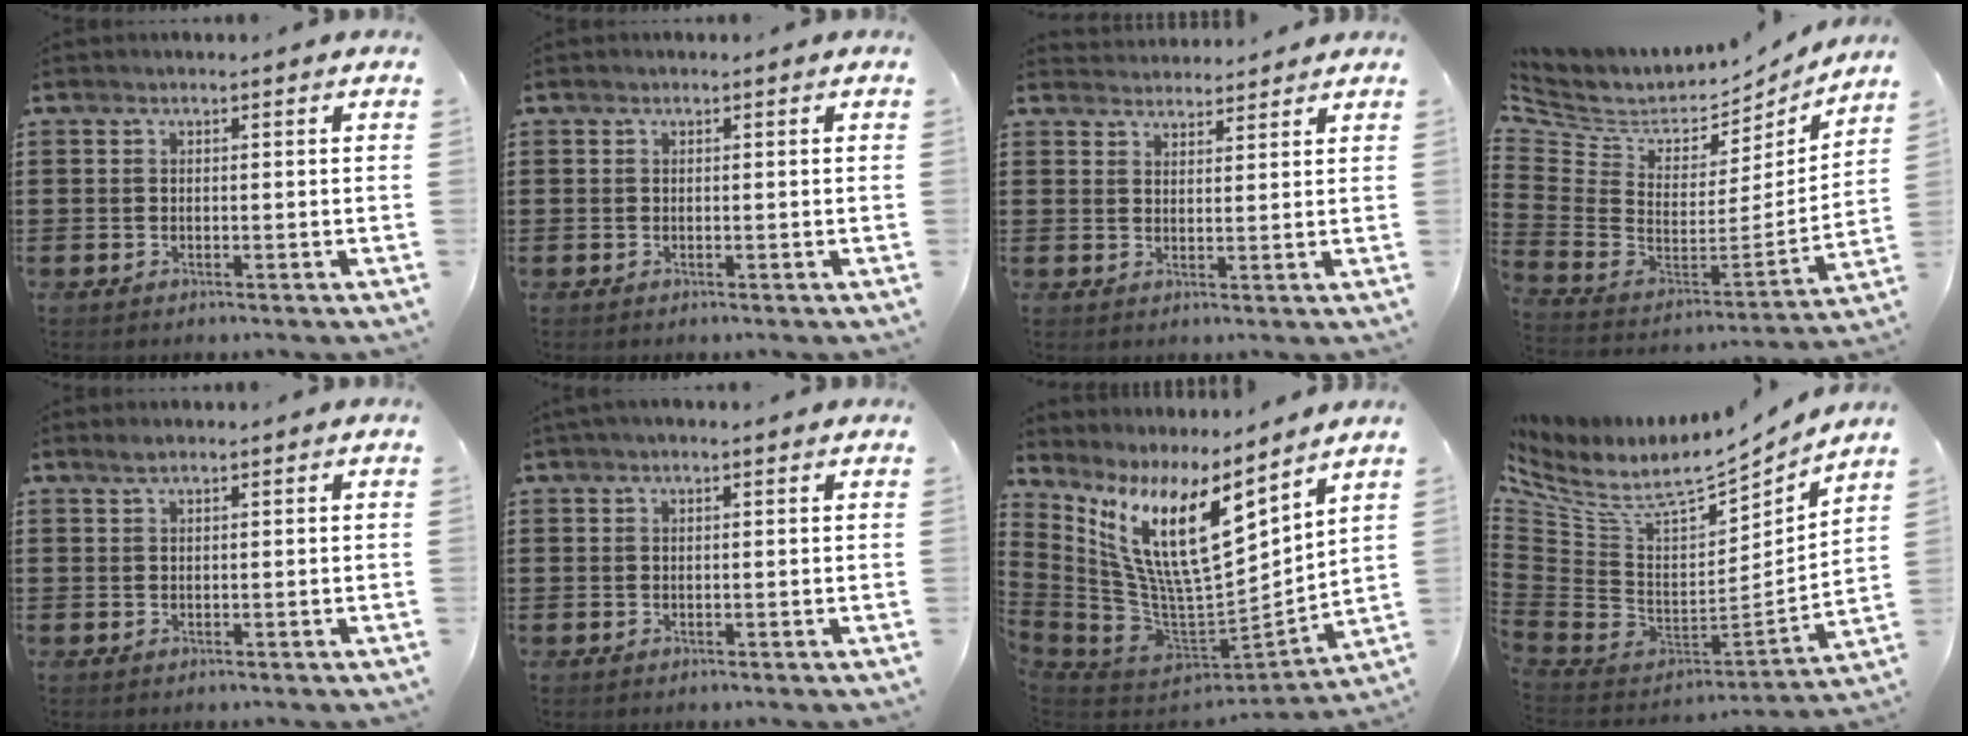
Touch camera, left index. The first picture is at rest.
{"total": 0.0}
{"total": 2.6, "force": [2.6, 0.3, -0.4], "torque": [0.000, -0.007, 0.050]}
{"total": 4.5, "force": [3.5, 2.6, 0.8], "torque": [-0.049, -0.045, 0.060]}
{"total": 1.2, "force": [0.8, 0.2, 0.8], "torque": [-0.016, 0.001, 0.015]}
{"total": 1.0, "force": [0.7, 0.2, 0.8], "torque": [-0.015, 0.002, 0.012]}
{"total": 15.6, "force": [7.4, 4.6, 12.9], "torque": [-0.292, -0.045, 0.122]}
{"total": 8.7, "force": [6.5, 3.1, 4.9], "torque": [-0.123, -0.062, 0.110]}